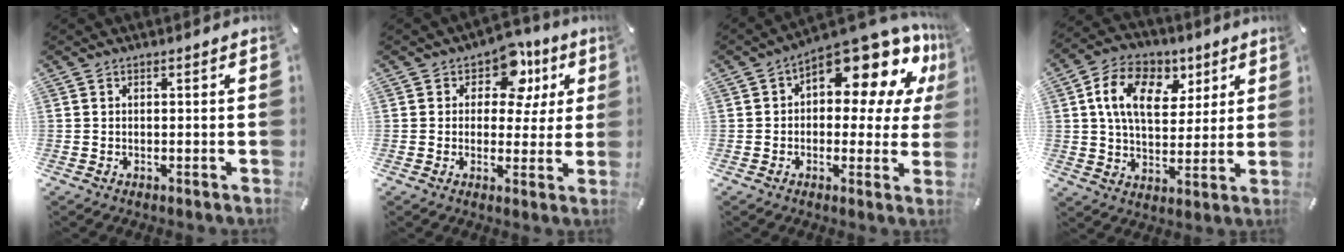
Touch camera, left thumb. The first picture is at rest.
{"total": 10.8, "force": [4.9, 7.3, 6.2], "torque": [-0.081, -0.024, 0.084]}
{"total": 15.0, "force": [9.5, 6.5, 9.7], "torque": [-0.132, -0.086, 0.158]}
{"total": 14.3, "force": [5.3, 9.8, 8.9], "torque": [-0.144, -0.001, 0.096]}